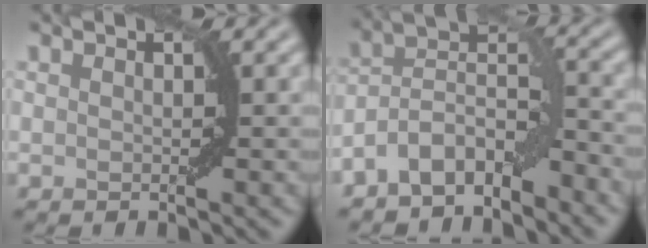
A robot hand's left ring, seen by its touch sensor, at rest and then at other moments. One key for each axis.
{"total": 6.6, "fx": -4.5, "fy": 3.0, "fz": 3.8, "tx": -0.054, "ty": 0.009, "tz": -0.092}